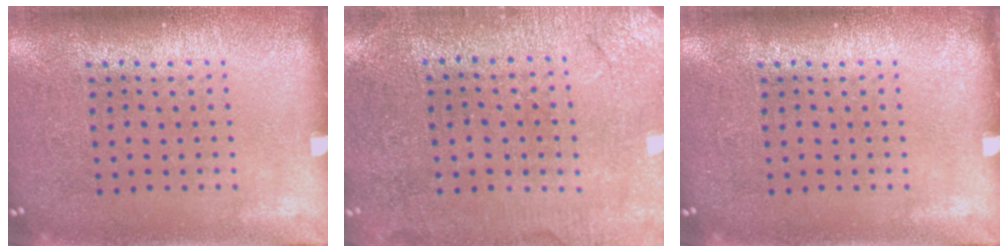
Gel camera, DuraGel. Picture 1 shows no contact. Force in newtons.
{"total": 0.5, "press": 0.5, "slide": 0.2}
{"total": 0.0}